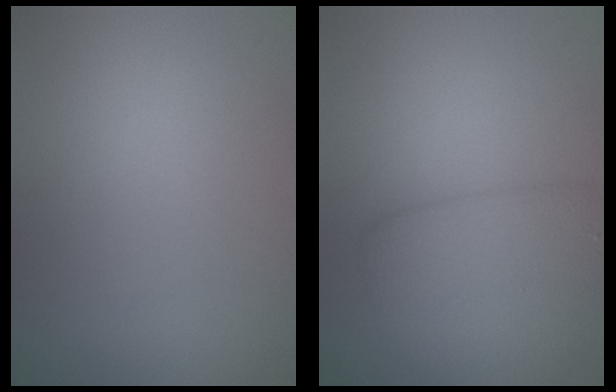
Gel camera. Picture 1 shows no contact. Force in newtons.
{"total": 4.6, "press": 4.6, "slide": 0.1}